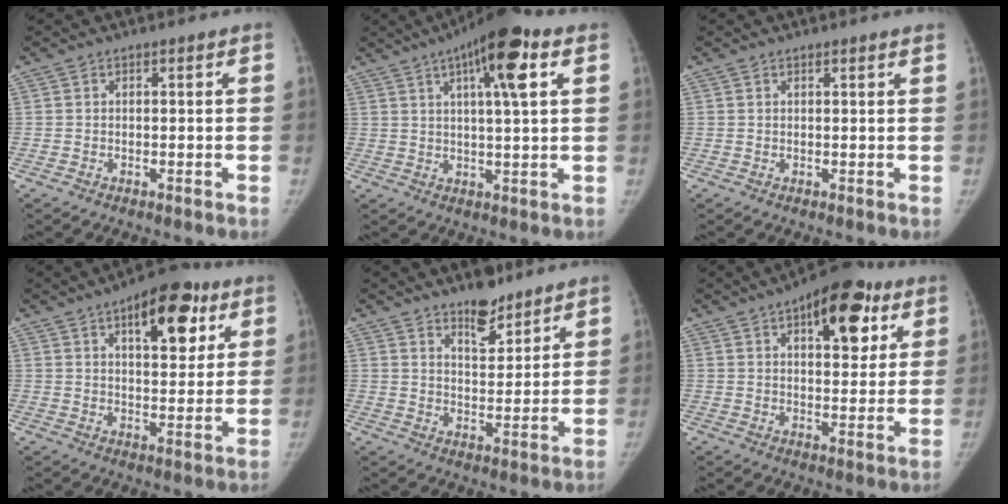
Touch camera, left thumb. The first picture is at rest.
{"total": 12.4, "force": [5.4, 2.6, 10.9], "torque": [-0.164, 0.002, 0.076]}
{"total": 0.9, "force": [0.9, 0.0, 0.3], "torque": [0.000, -0.001, 0.010]}
{"total": 13.6, "force": [6.5, 6.4, 10.1], "torque": [-0.098, -0.015, 0.087]}
{"total": 7.7, "force": [5.9, 3.3, 3.6], "torque": [-0.029, -0.044, 0.095]}
{"total": 14.8, "force": [7.0, 7.1, 10.9], "torque": [-0.101, -0.012, 0.093]}